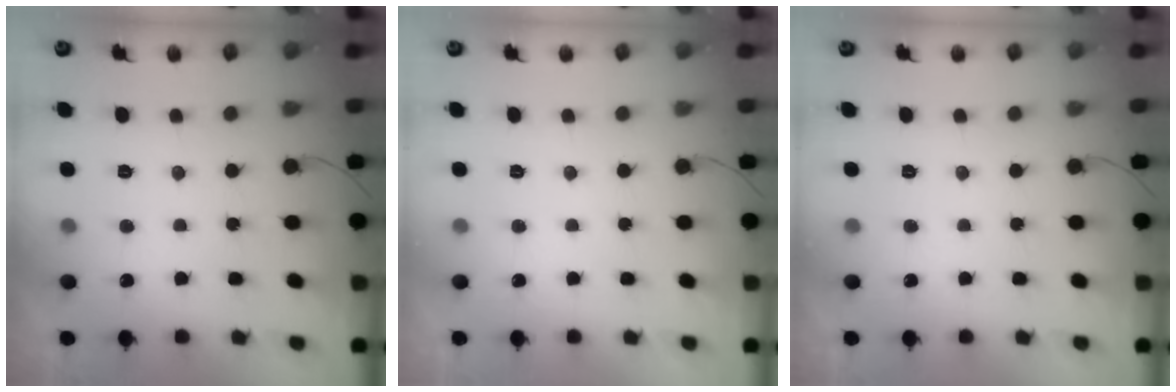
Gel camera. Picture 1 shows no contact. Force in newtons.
{"total": 0.0}
{"total": 0.0}